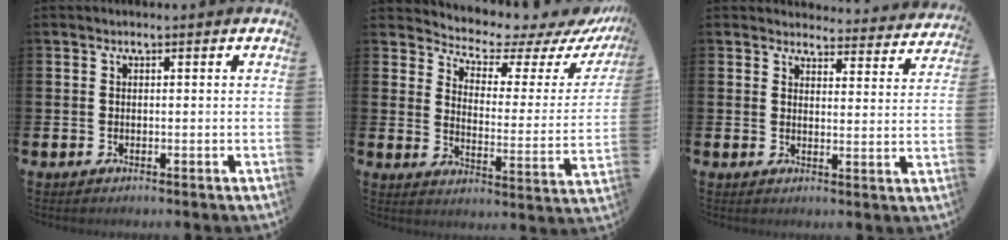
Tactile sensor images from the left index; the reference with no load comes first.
{"total": 5.9, "force": [5.7, 1.5, 1.1], "torque": [-0.041, -0.053, 0.090]}
{"total": 3.8, "force": [3.7, 0.8, 0.0], "torque": [-0.002, -0.031, 0.062]}